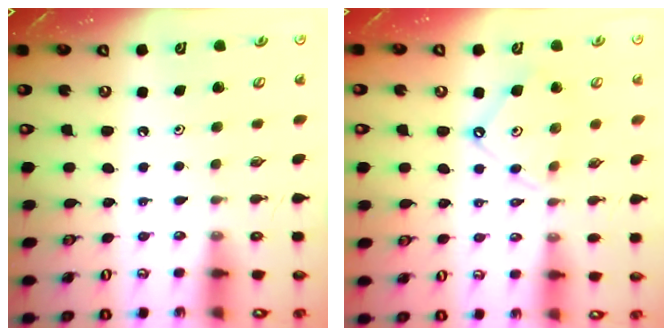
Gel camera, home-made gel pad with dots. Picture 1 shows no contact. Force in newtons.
{"total": 8.9, "press": 8.9, "slide": 0.8}